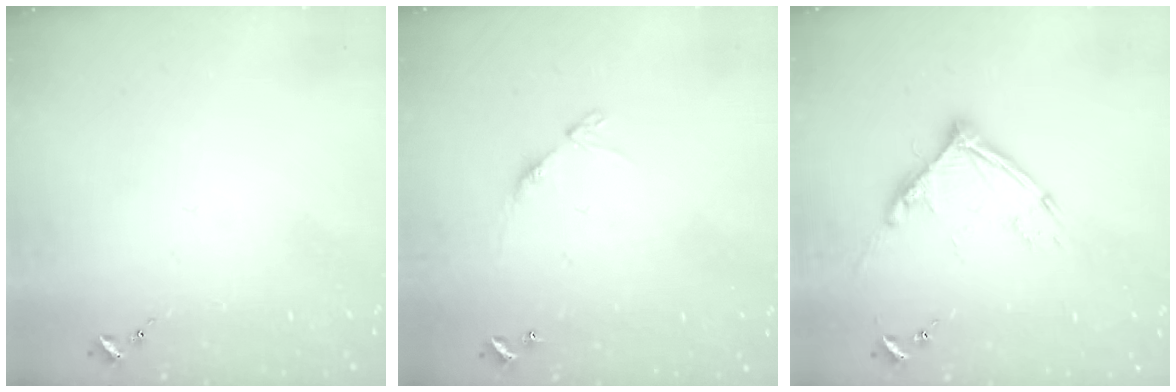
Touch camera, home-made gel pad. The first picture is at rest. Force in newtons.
{"total": 8.4, "press": 8.4, "slide": 0.6}
{"total": 10.7, "press": 10.6, "slide": 1.1}